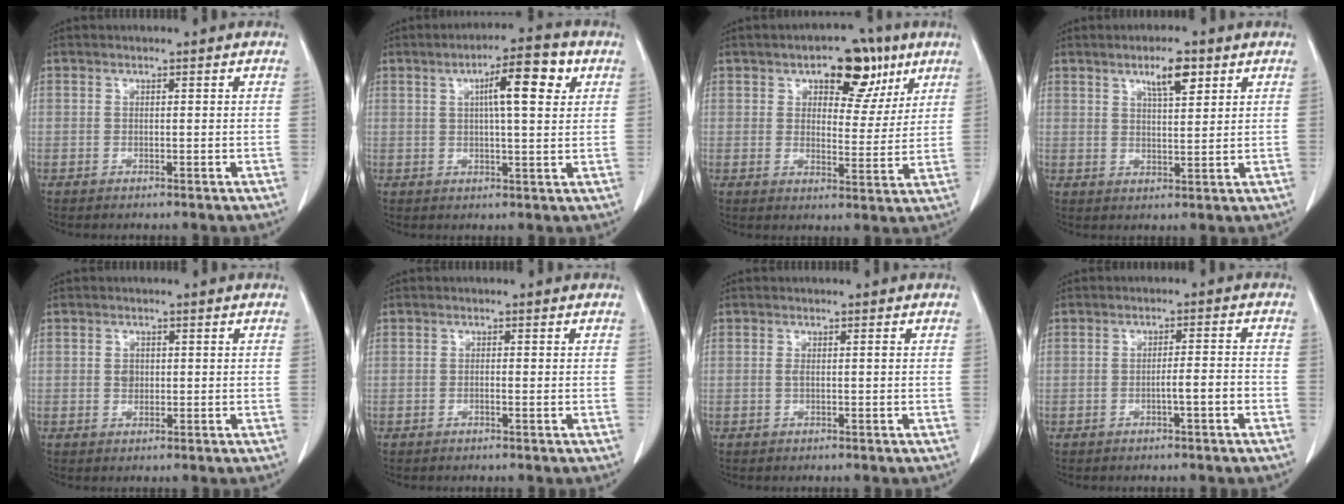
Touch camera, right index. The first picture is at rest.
{"total": 8.3, "force": [2.9, 1.2, 7.7], "torque": [-0.120, 0.012, 0.041]}
{"total": 9.4, "force": [5.2, 4.8, 6.2], "torque": [-0.073, 0.014, 0.075]}
{"total": 5.2, "force": [3.0, 1.1, 4.1], "torque": [-0.071, 0.000, 0.050]}
{"total": 1.5, "force": [0.1, 1.2, 0.9], "torque": [-0.015, 0.001, 0.004]}
{"total": 0.5, "force": [-0.2, 0.0, 0.5], "torque": [-0.010, 0.001, -0.005]}
{"total": 1.0, "force": [0.0, 0.1, 1.0], "torque": [-0.019, 0.000, 0.002]}
{"total": 3.3, "force": [-1.4, 0.0, 2.9], "torque": [-0.045, 0.005, -0.025]}